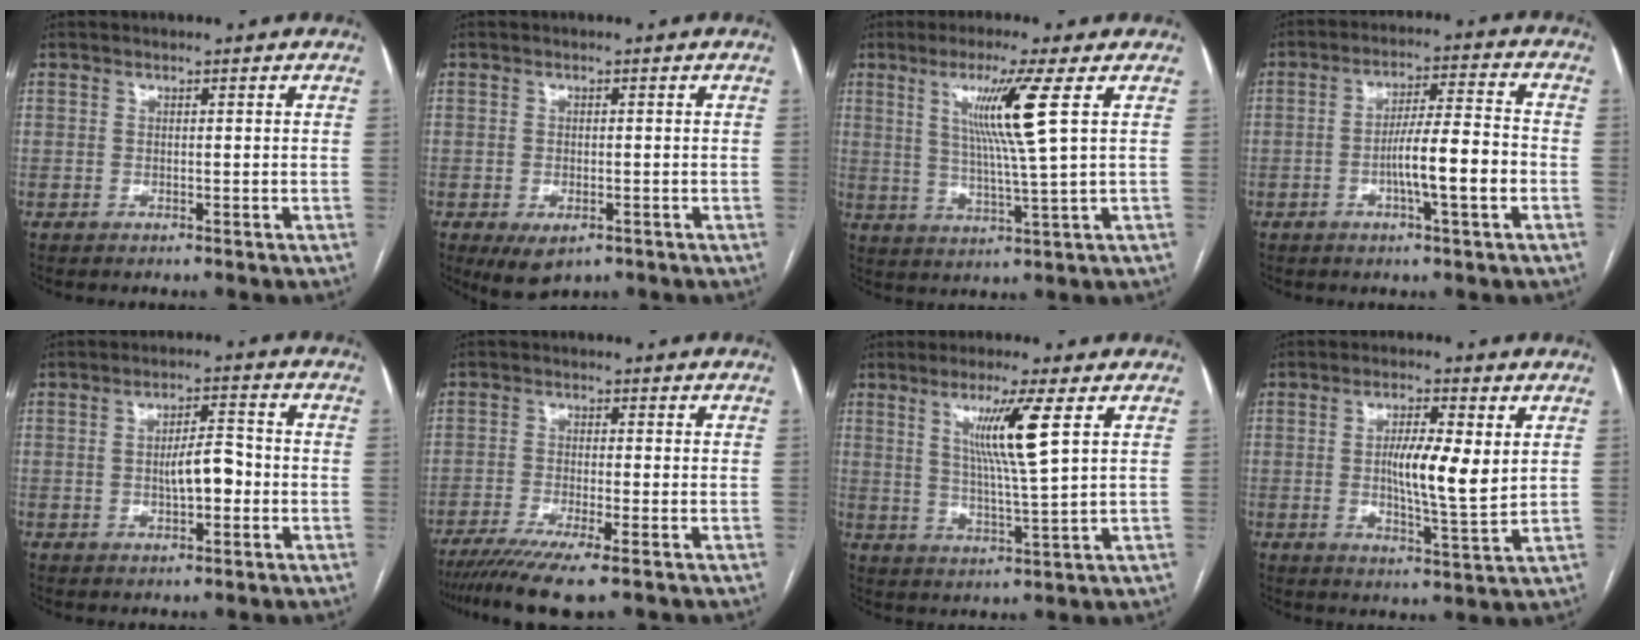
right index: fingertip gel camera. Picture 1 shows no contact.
{"total": 4.4, "force": [-2.2, 2.3, 3.0], "torque": [-0.051, -0.007, -0.024]}
{"total": 9.0, "force": [3.1, -1.9, 8.3], "torque": [-0.150, -0.010, 0.062]}
{"total": 9.0, "force": [-2.5, 0.5, 8.7], "torque": [-0.146, 0.009, -0.044]}
{"total": 5.5, "force": [-0.7, 1.9, 5.1], "torque": [-0.083, 0.011, -0.011]}
{"total": 8.8, "force": [-6.4, 0.2, 6.1], "torque": [-0.099, -0.019, -0.102]}
{"total": 8.6, "force": [3.2, -1.1, 7.9], "torque": [-0.143, -0.013, 0.061]}
{"total": 8.6, "force": [1.4, 1.4, 8.4], "torque": [-0.144, -0.005, 0.022]}